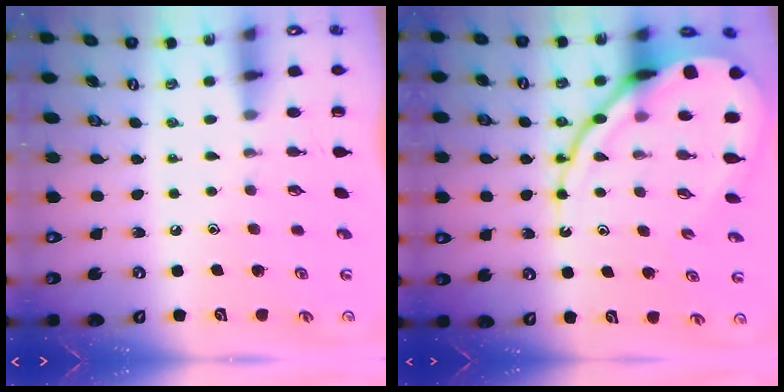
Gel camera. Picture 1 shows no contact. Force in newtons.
{"total": 15.9, "press": 15.9, "slide": 1.1}